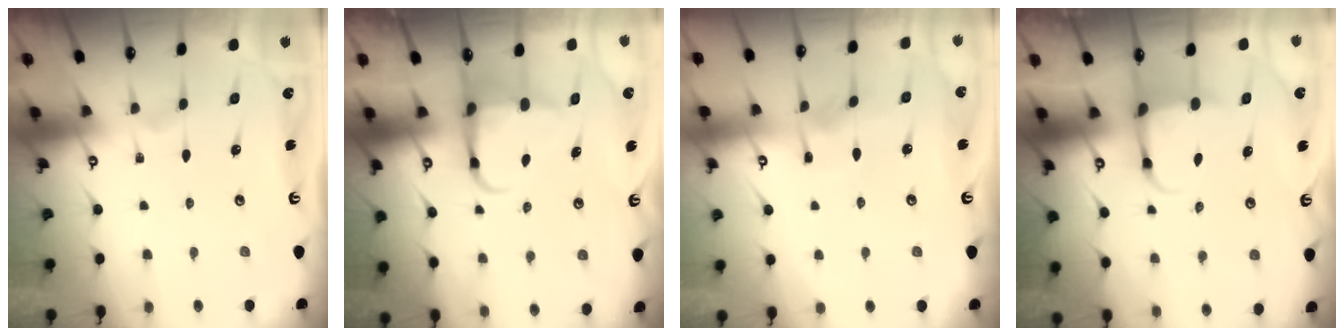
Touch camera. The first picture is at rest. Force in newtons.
{"total": 4.8, "press": 4.7, "slide": 1.1}
{"total": 3.1, "press": 3.1, "slide": 0.3}
{"total": 3.9, "press": 3.8, "slide": 0.9}